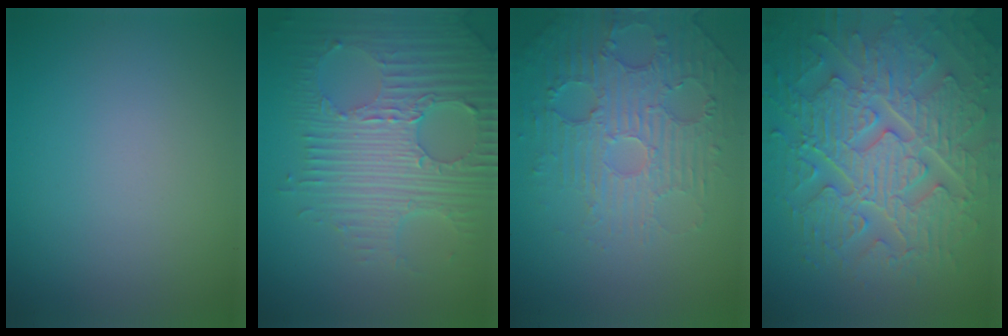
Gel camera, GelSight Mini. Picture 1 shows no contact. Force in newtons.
{"total": 7.9, "press": 5.6, "slide": 5.6}
{"total": 5.3, "press": 3.8, "slide": 3.6}
{"total": 9.2, "press": 6.8, "slide": 6.2}